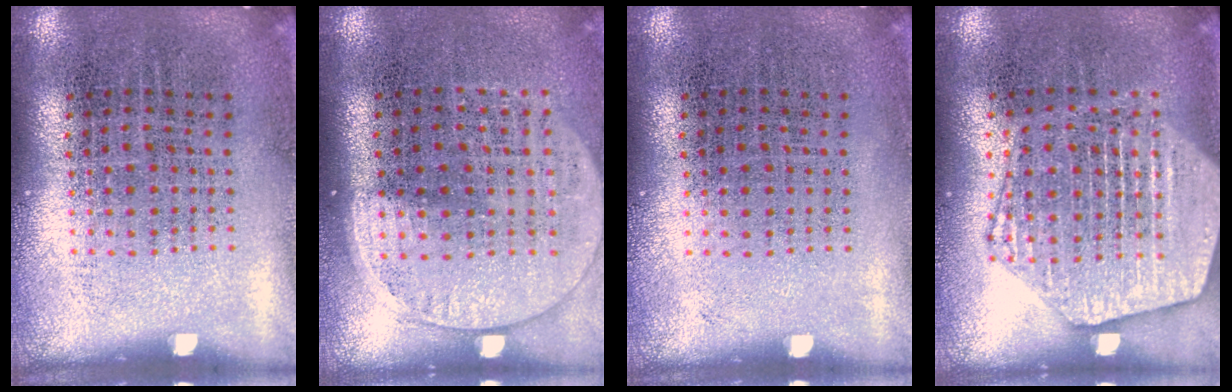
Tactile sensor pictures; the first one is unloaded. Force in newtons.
{"total": 1.5, "press": 1.4, "slide": 0.7}
{"total": 0.0}
{"total": 2.5, "press": 2.5, "slide": 0.2}